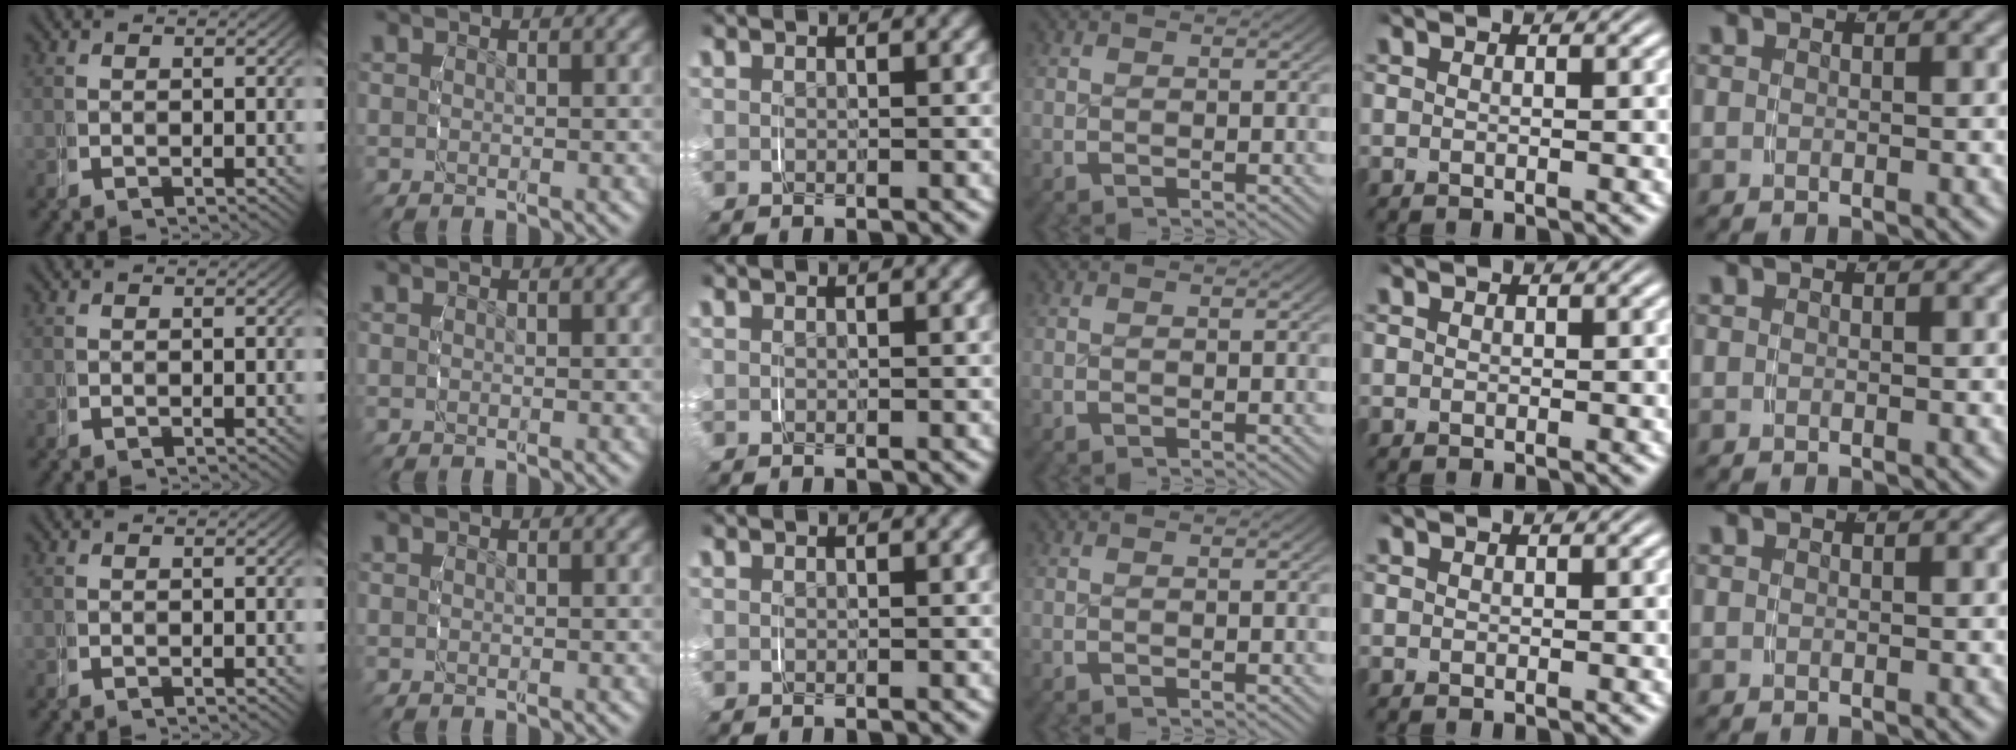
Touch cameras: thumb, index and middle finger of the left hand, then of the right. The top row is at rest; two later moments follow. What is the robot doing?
{"motion": "grasp_and_lifting", "object": "key"}